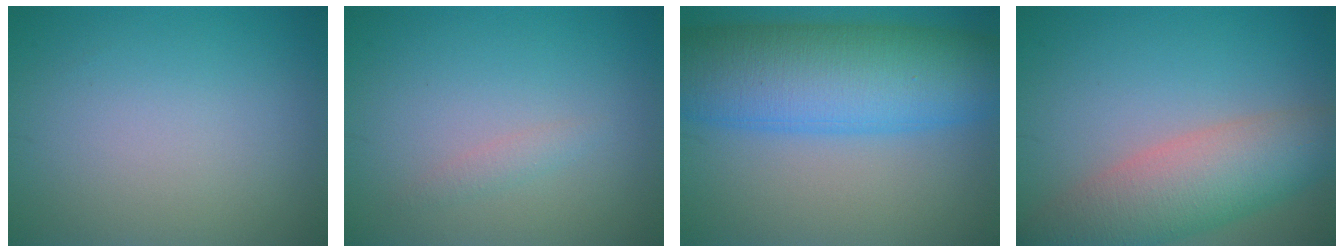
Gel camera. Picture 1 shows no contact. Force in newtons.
{"total": 0.9, "press": 0.9, "slide": 0.1}
{"total": 12.4, "press": 12.4, "slide": 0.2}
{"total": 7.5, "press": 7.5, "slide": 0.3}